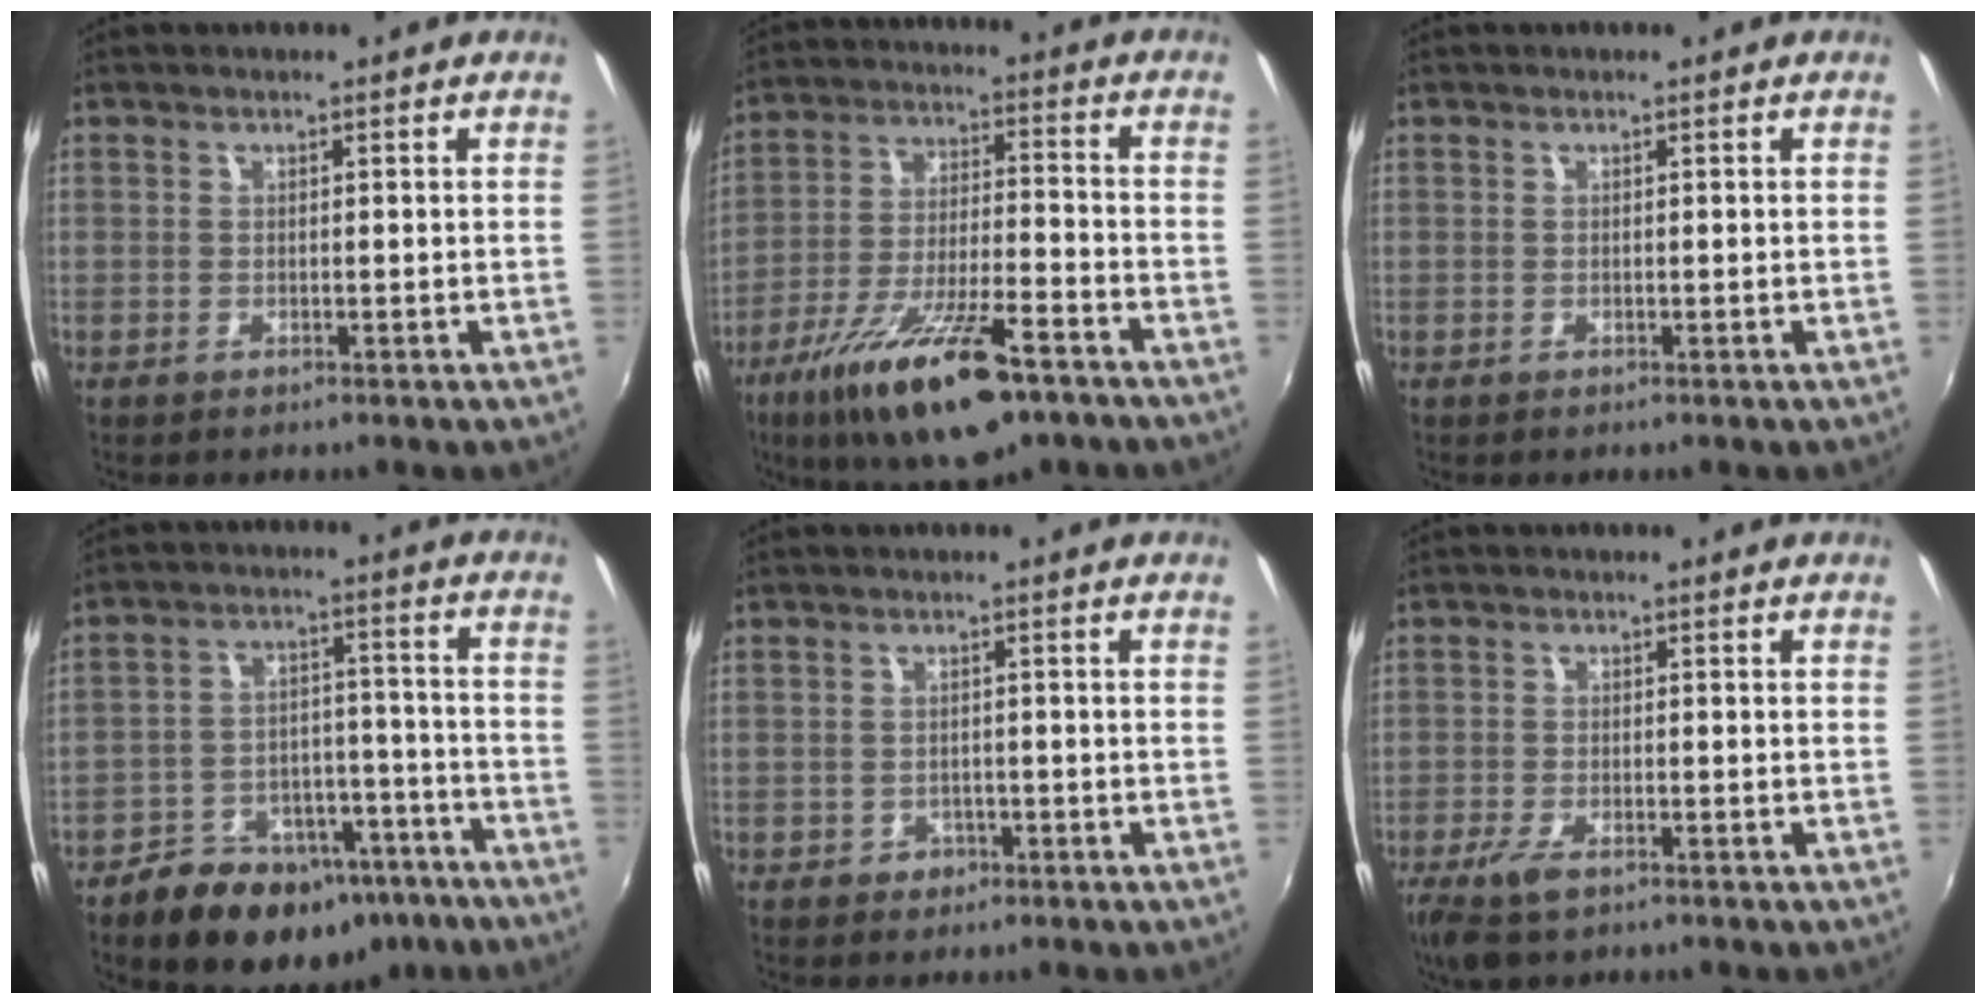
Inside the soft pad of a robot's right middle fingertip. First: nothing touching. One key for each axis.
{"total": 17.8, "fx": -11.3, "fy": 4.7, "fz": 12.9, "tx": -0.246, "ty": -0.041, "tz": -0.195}
{"total": 0.0}
{"total": 18.7, "fx": -13.2, "fy": 10.3, "fz": 8.4, "tx": -0.156, "ty": 0.026, "tz": -0.166}
{"total": 2.2, "fx": -1.2, "fy": 1.9, "fz": 0.3, "tx": -0.008, "ty": 0.000, "tz": -0.016}
{"total": 6.0, "fx": -4.0, "fy": 2.2, "fz": 3.8, "tx": -0.097, "ty": -0.021, "tz": -0.075}